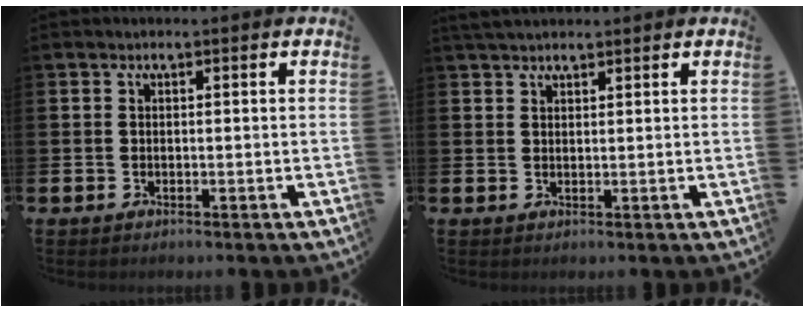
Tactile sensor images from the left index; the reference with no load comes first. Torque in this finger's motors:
{"motor_torque": [0.19, -0.24, 0.09, 0.16]}